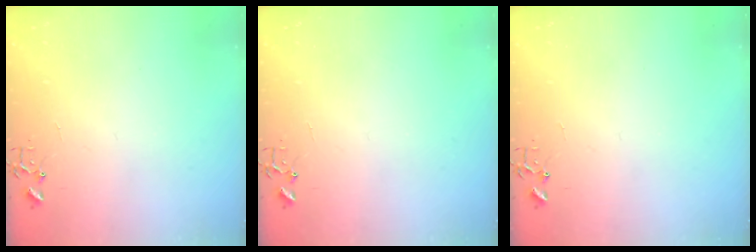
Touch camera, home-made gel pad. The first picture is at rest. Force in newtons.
{"total": 0.0}
{"total": 0.0}